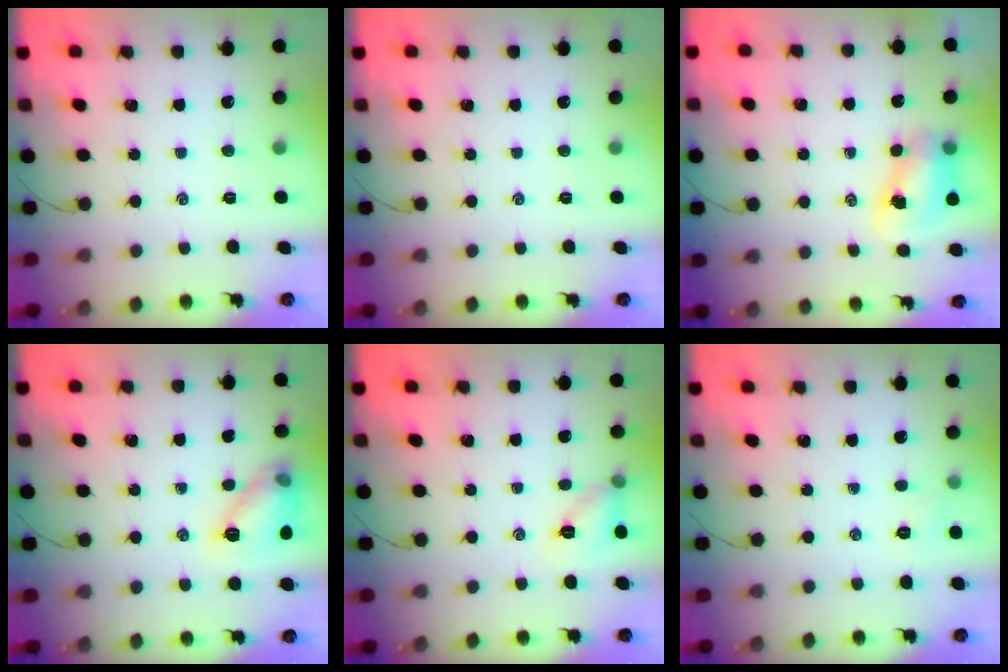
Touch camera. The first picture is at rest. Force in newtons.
{"total": 0.0}
{"total": 7.9, "press": 7.8, "slide": 1.1}
{"total": 11.8, "press": 11.8, "slide": 0.2}
{"total": 8.1, "press": 8.0, "slide": 1.1}
{"total": 3.5, "press": 3.4, "slide": 0.9}